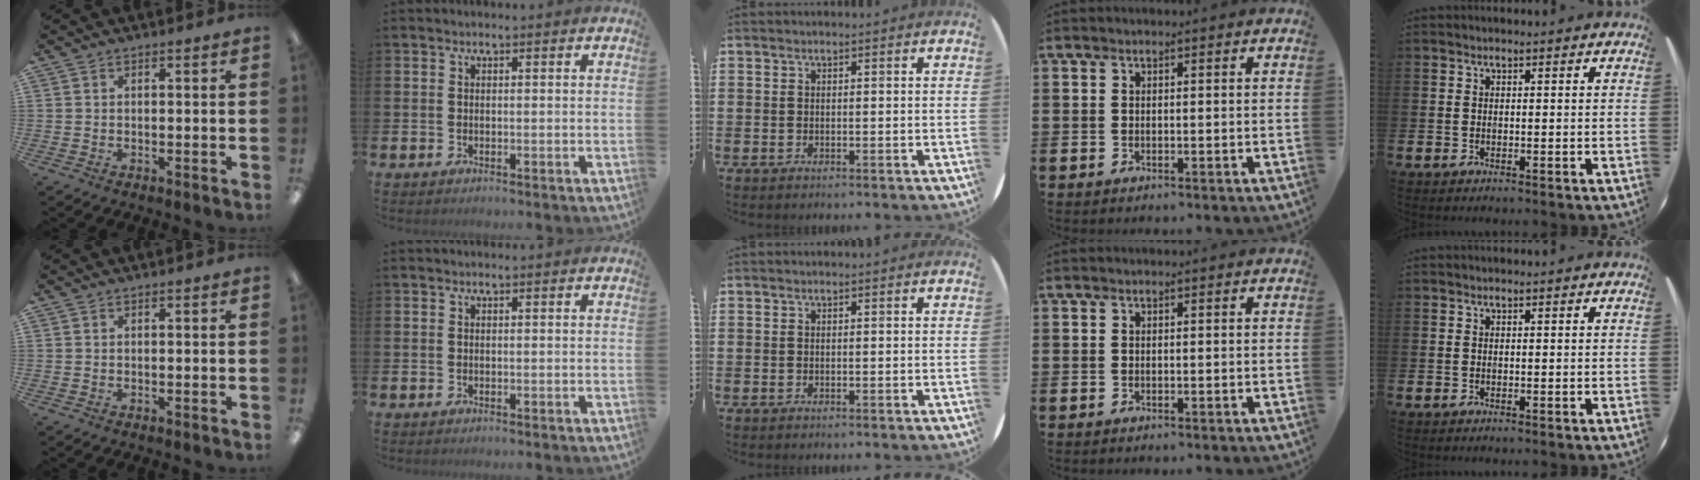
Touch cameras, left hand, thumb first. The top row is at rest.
{}